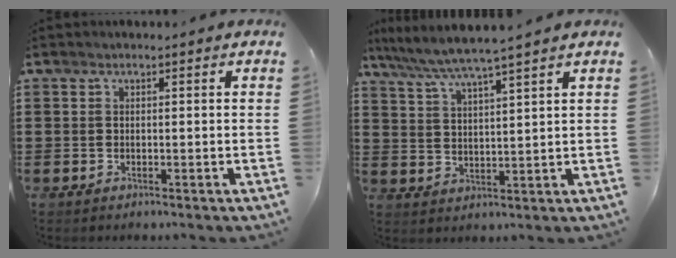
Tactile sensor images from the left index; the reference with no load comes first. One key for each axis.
{"total": 5.1, "fx": 4.5, "fy": -0.8, "fz": 2.3, "tx": -0.061, "ty": -0.027, "tz": 0.075}